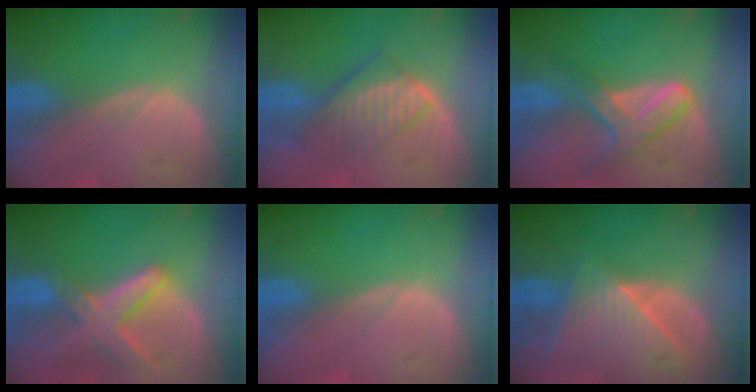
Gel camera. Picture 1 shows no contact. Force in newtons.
{"total": 6.8, "press": 6.3, "slide": 2.4}
{"total": 7.2, "press": 6.1, "slide": 3.9}
{"total": 8.2, "press": 7.1, "slide": 4.1}
{"total": 0.0}
{"total": 8.8, "press": 7.9, "slide": 3.9}